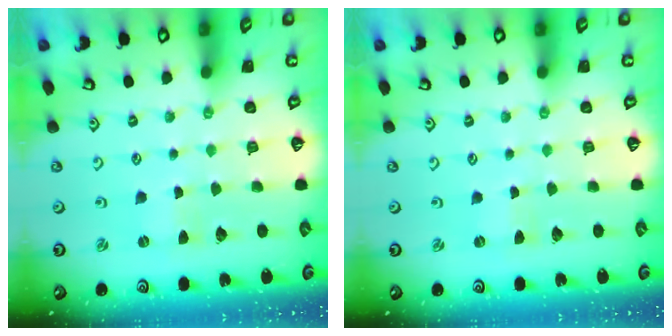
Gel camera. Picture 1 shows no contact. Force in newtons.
{"total": 0.0}